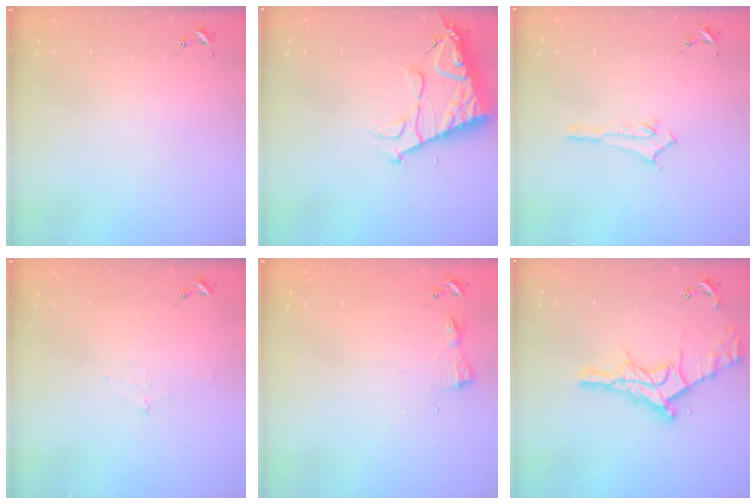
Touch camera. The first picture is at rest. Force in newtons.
{"total": 13.0, "press": 12.9, "slide": 1.3}
{"total": 2.9, "press": 2.9, "slide": 0.3}
{"total": 6.7, "press": 6.7, "slide": 0.7}
{"total": 4.2, "press": 4.2, "slide": 0.5}
{"total": 19.0, "press": 18.9, "slide": 1.3}